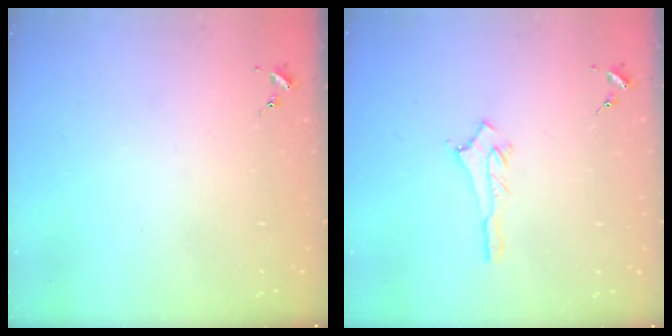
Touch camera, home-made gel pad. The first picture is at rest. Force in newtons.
{"total": 2.9, "press": 2.9, "slide": 0.3}